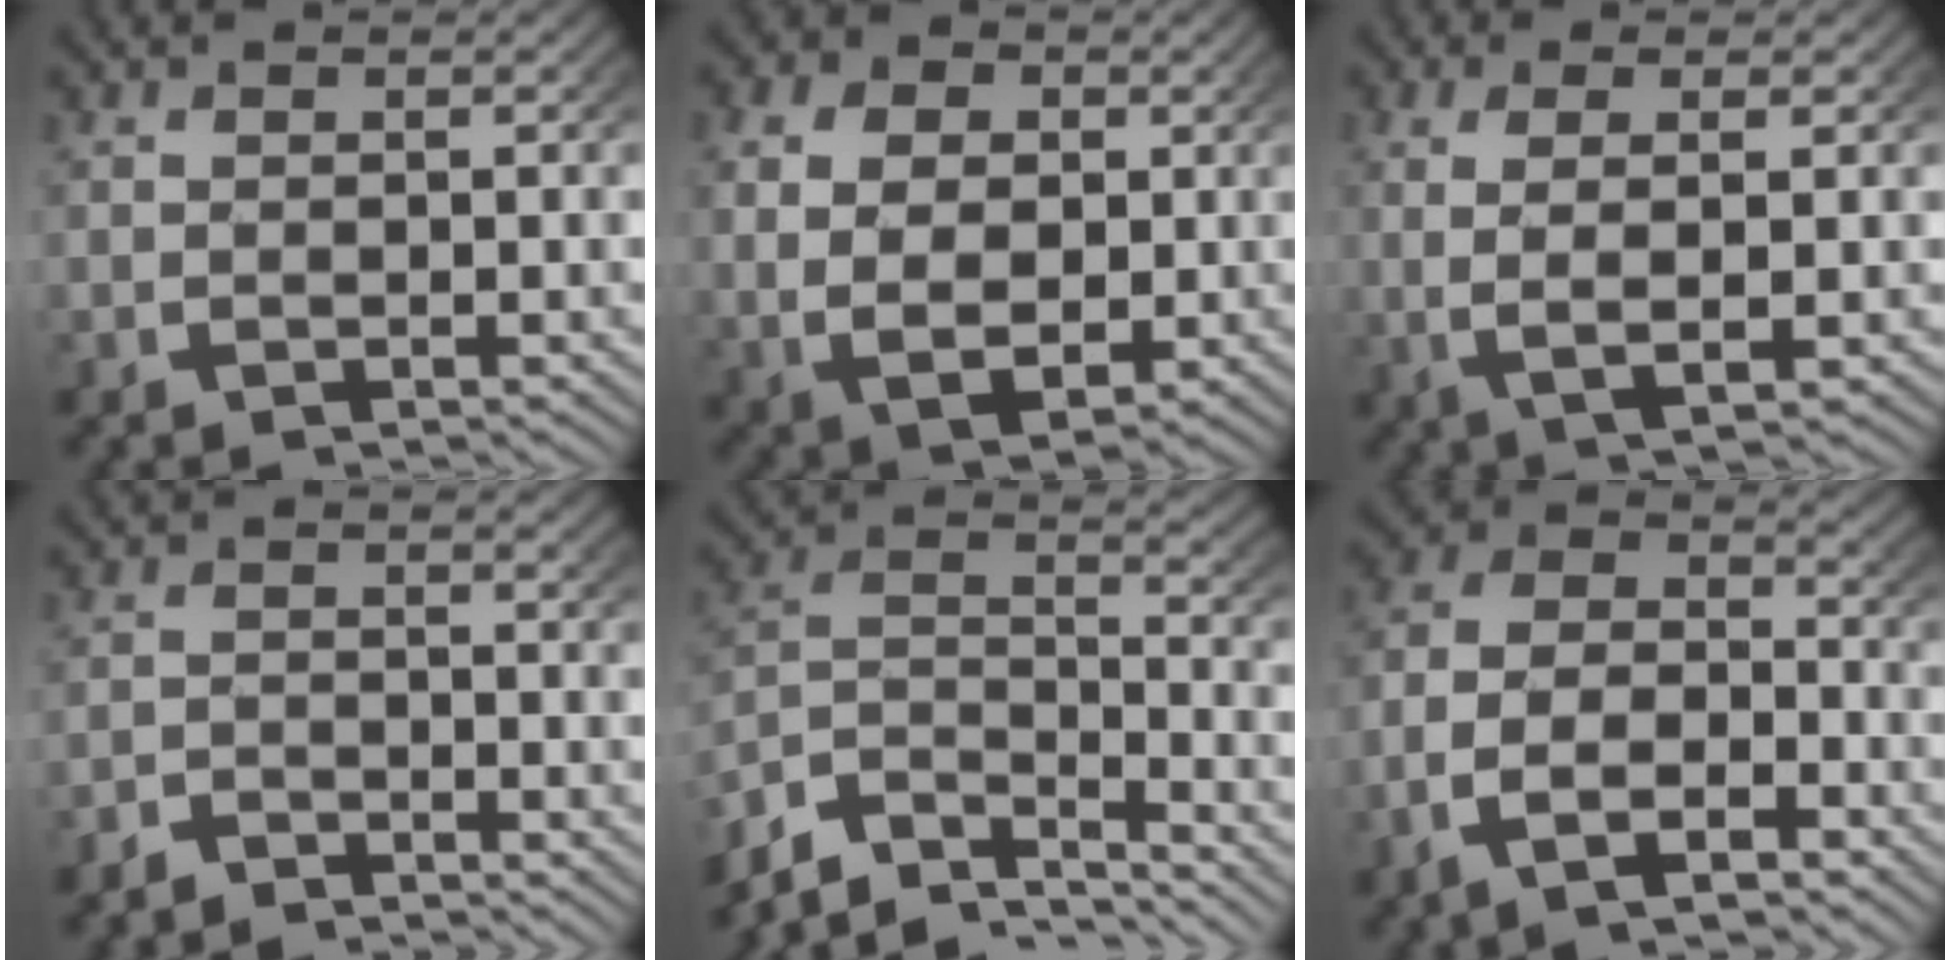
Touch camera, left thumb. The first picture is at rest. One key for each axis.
{"total": 8.1, "fx": -0.2, "fy": 6.0, "fz": 5.5, "tx": -0.104, "ty": -0.030, "tz": 0.012}
{"total": 4.8, "fx": 0.2, "fy": 1.5, "fz": 4.5, "tx": -0.092, "ty": -0.004, "tz": 0.012}
{"total": 2.5, "fx": -2.4, "fy": 0.4, "fz": 0.0, "tx": 0.000, "ty": -0.007, "tz": -0.048}
{"total": 11.3, "fx": -5.1, "fy": 7.7, "fz": 6.5, "tx": -0.151, "ty": -0.041, "tz": -0.083}
{"total": 8.2, "fx": -2.4, "fy": 5.6, "fz": 5.5, "tx": -0.111, "ty": -0.020, "tz": -0.048}